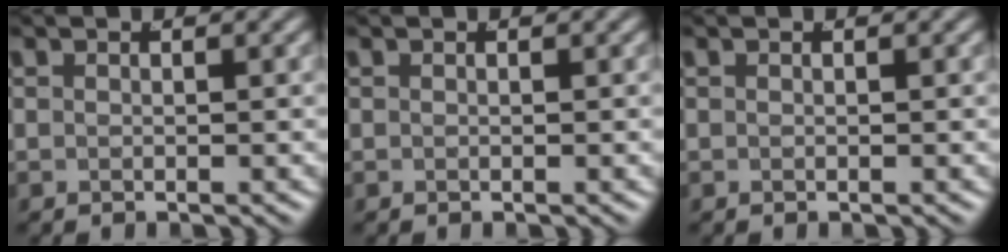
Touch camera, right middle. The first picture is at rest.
{"total": 0.0}
{"total": 0.0}